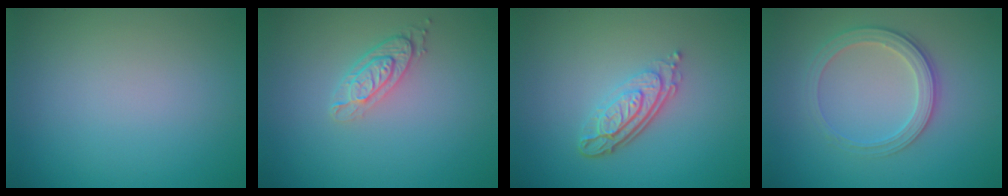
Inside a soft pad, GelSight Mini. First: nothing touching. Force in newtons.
{"total": 2.8, "press": 2.2, "slide": 1.7}
{"total": 4.1, "press": 2.9, "slide": 3.0}
{"total": 2.8, "press": 2.7, "slide": 0.8}